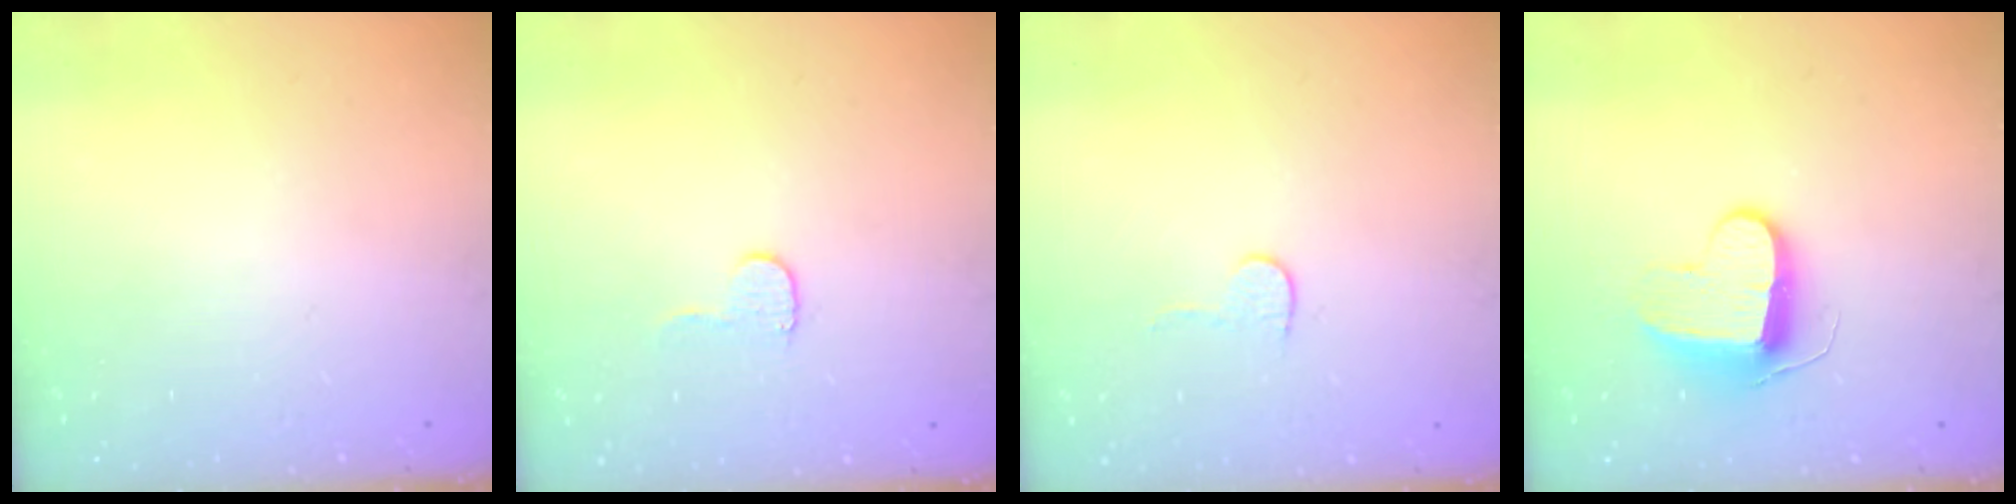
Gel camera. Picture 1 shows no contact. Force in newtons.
{"total": 5.2, "press": 5.1, "slide": 0.5}
{"total": 4.0, "press": 4.0, "slide": 0.4}
{"total": 9.6, "press": 9.6, "slide": 0.2}